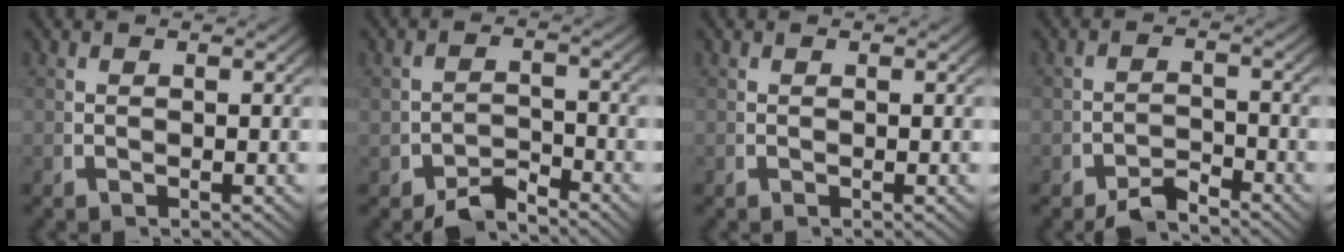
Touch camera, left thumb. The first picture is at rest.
{"total": 3.6, "force": [-3.0, 1.5, 1.3], "torque": [-0.007, -0.015, -0.051]}
{"total": 0.0}
{"total": 3.2, "force": [-2.9, 1.0, 1.0], "torque": [-0.002, -0.011, -0.052]}